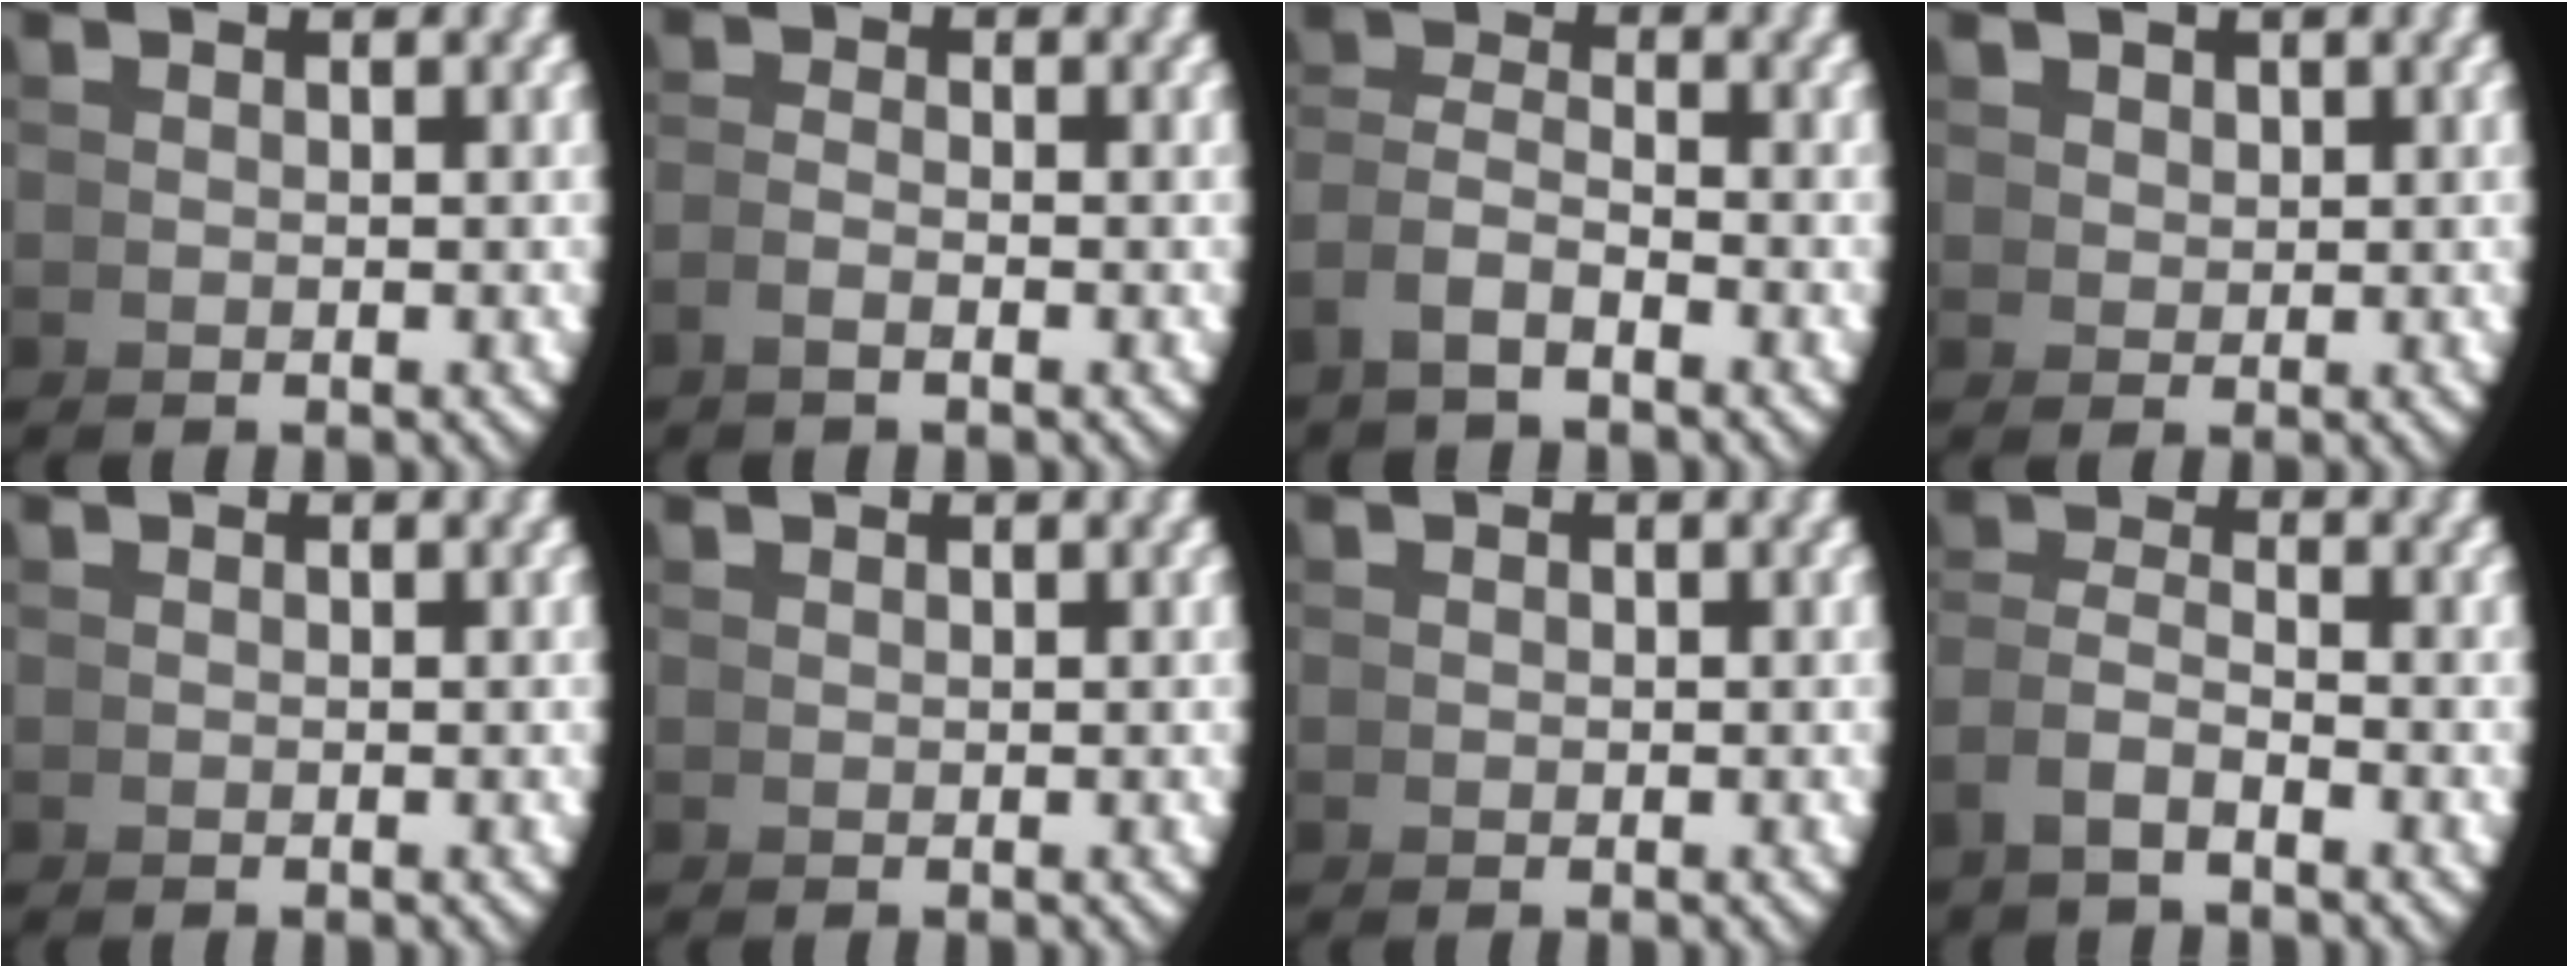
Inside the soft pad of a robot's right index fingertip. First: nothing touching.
{"total": 1.5, "force": [-0.7, -1.3, 0.4], "torque": [-0.003, 0.001, -0.015]}
{"total": 2.7, "force": [-1.4, 1.4, 1.8], "torque": [-0.044, -0.011, -0.021]}
{"total": 1.9, "force": [1.7, 0.7, 0.2], "torque": [0.001, -0.003, 0.047]}
{"total": 0.7, "force": [0.2, 0.7, 0.2], "torque": [-0.006, -0.004, 0.007]}
{"total": 0.9, "force": [0.9, 0.0, -0.1], "torque": [0.002, -0.001, 0.022]}
{"total": 0.0}
{"total": 2.4, "force": [-1.3, 1.1, 1.7], "torque": [-0.041, -0.009, -0.021]}